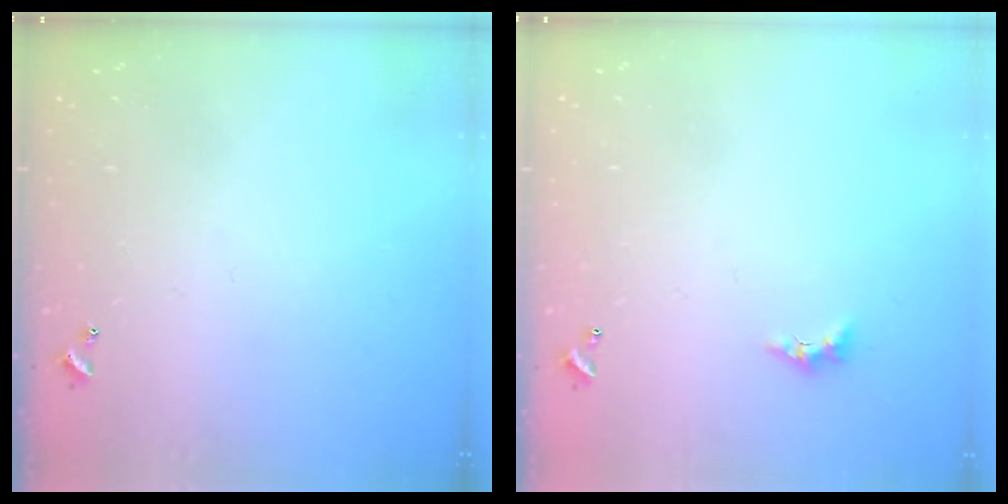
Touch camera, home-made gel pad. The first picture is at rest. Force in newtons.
{"total": 2.2, "press": 2.2, "slide": 0.6}